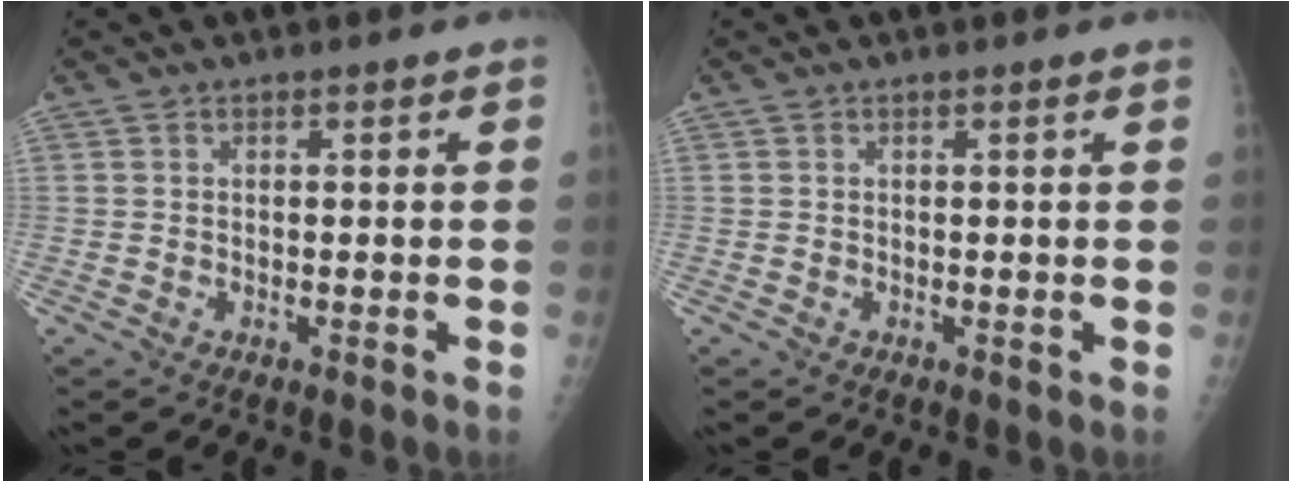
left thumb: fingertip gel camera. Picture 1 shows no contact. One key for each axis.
{"total": 0.0}